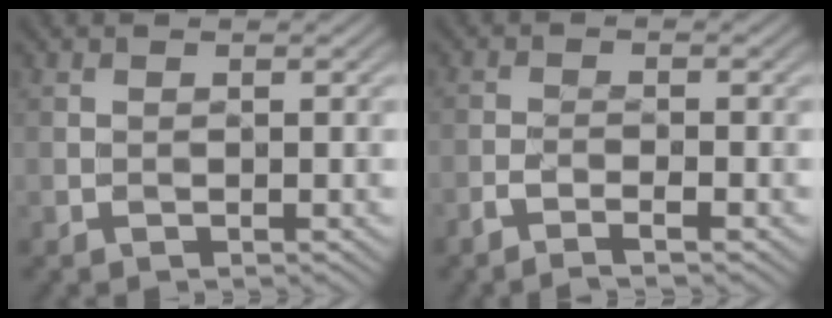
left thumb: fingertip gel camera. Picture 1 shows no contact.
{"total": 2.1, "force": [-1.8, -0.2, 1.0], "torque": [-0.021, -0.002, -0.038]}